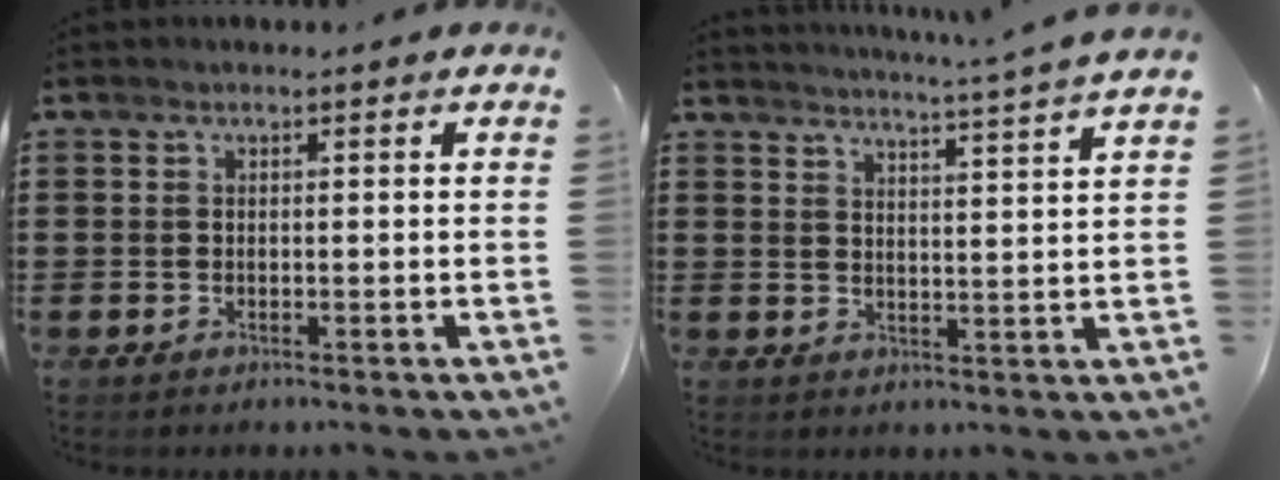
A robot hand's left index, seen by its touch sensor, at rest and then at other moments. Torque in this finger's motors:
{"motor_torque": [0.00, -2.14, -0.58, 0.03]}